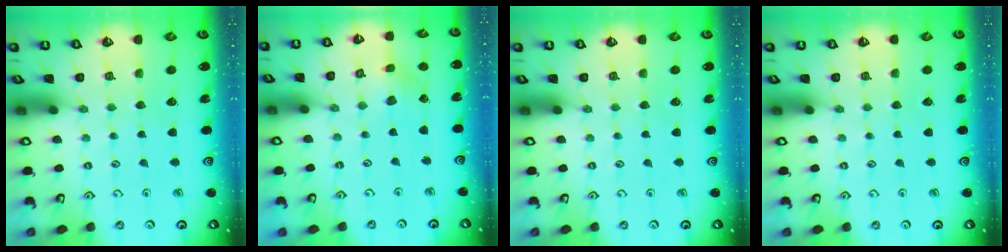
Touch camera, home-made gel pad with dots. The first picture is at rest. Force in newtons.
{"total": 2.8, "press": 2.8, "slide": 0.4}
{"total": 0.0}
{"total": 0.0}